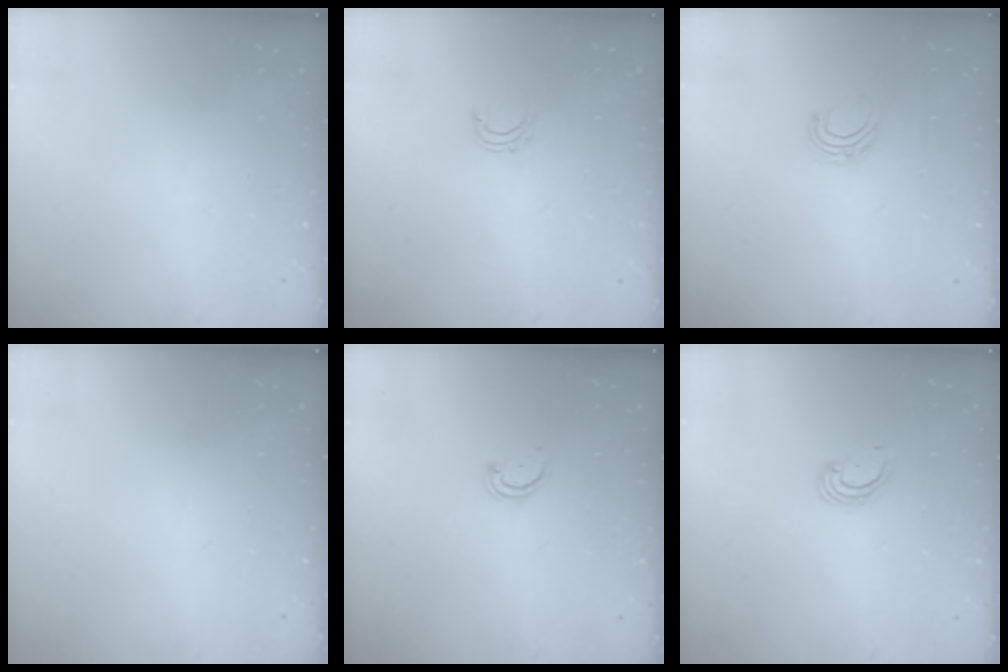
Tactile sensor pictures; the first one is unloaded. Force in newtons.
{"total": 4.2, "press": 4.2, "slide": 0.3}
{"total": 5.9, "press": 5.9, "slide": 0.4}
{"total": 0.0}
{"total": 2.2, "press": 2.2, "slide": 0.2}
{"total": 2.4, "press": 2.4, "slide": 0.2}